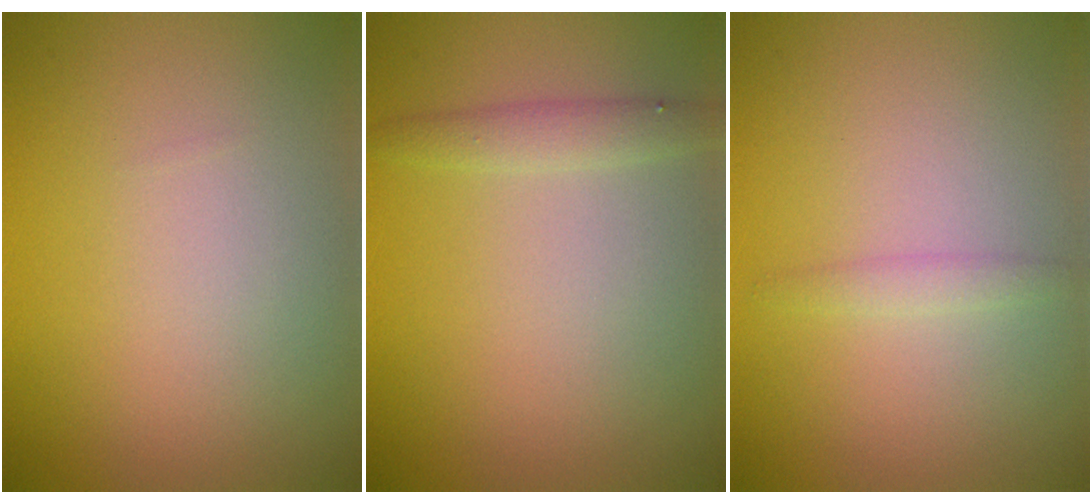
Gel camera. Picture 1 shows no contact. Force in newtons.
{"total": 1.5, "press": 1.5, "slide": 0.1}
{"total": 1.0, "press": 1.0, "slide": 0.1}